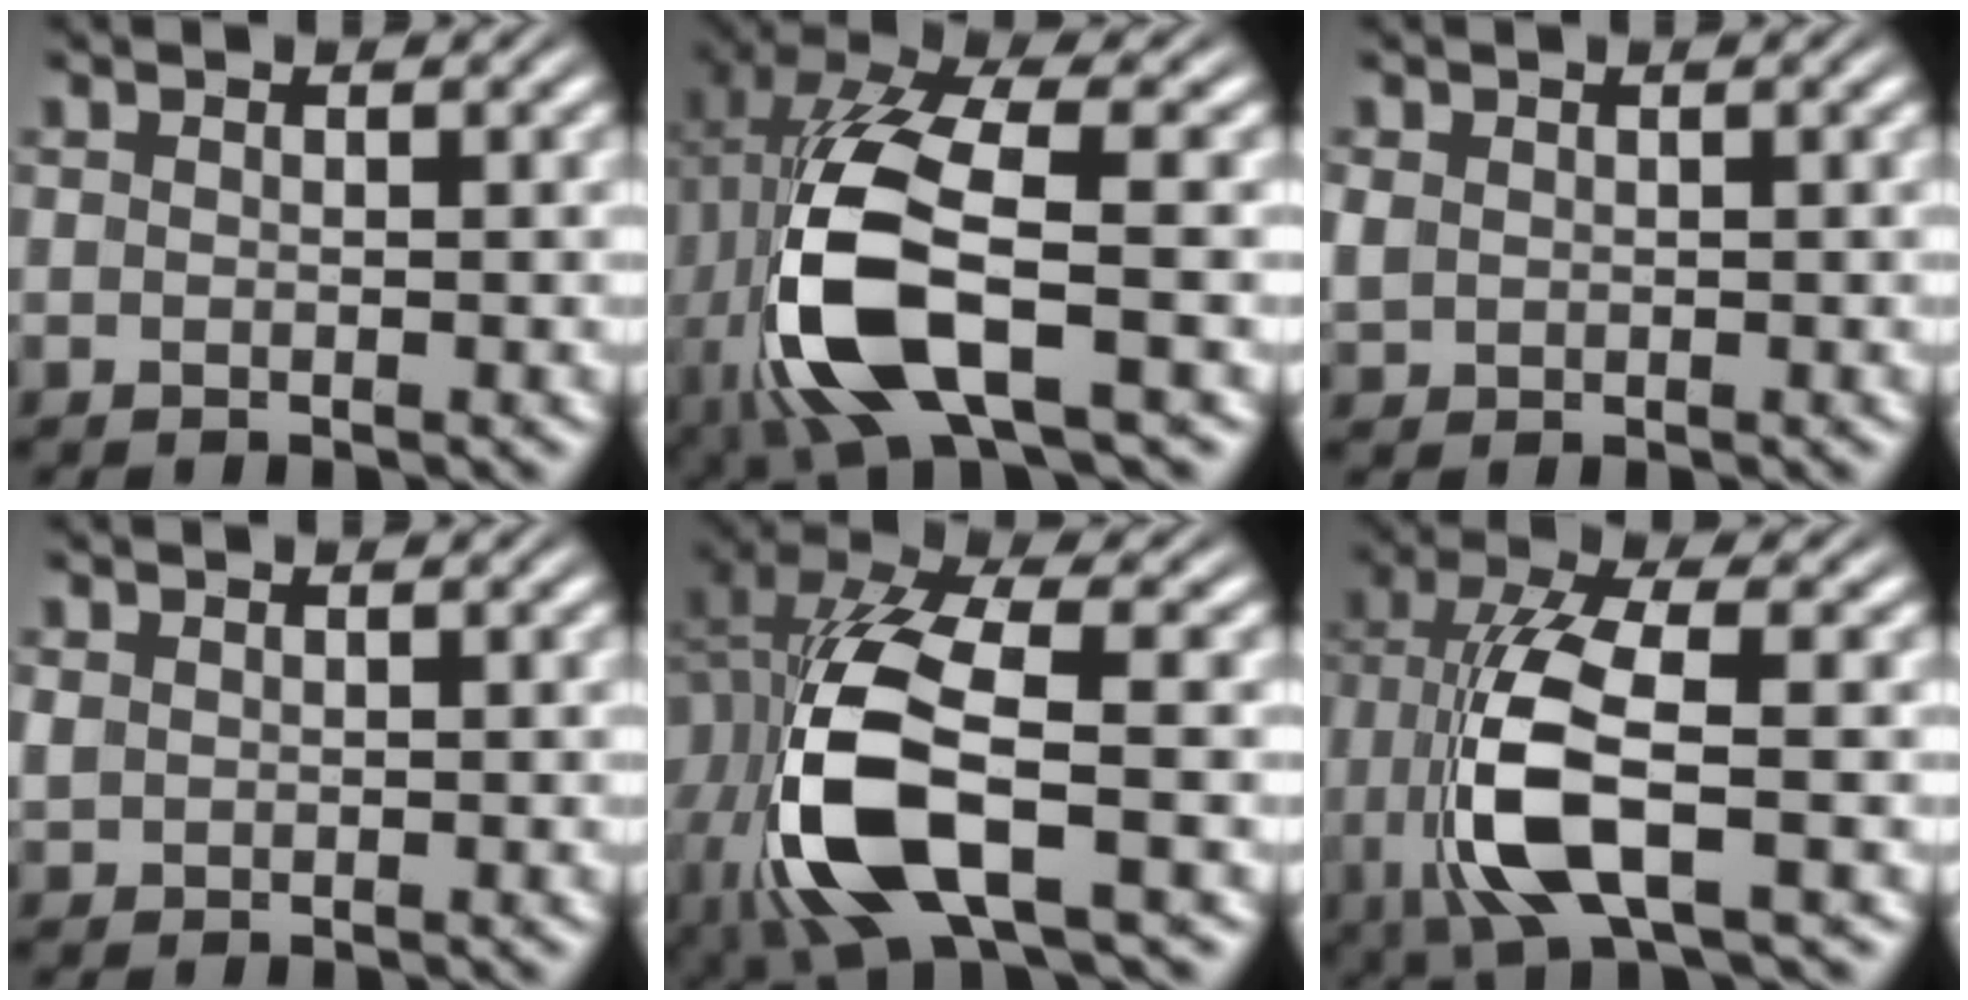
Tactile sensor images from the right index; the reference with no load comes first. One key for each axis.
{"total": 11.2, "fx": -2.0, "fy": 5.1, "fz": 9.8, "tx": -0.235, "ty": -0.035, "tz": -0.009}
{"total": 1.6, "fx": 0.2, "fy": 1.5, "fz": 0.6, "tx": -0.029, "ty": -0.011, "tz": 0.014}
{"total": 1.1, "fx": 0.3, "fy": 1.0, "fz": 0.4, "tx": -0.020, "ty": -0.008, "tz": 0.014}
{"total": 11.6, "fx": -1.8, "fy": 6.1, "fz": 9.7, "tx": -0.237, "ty": -0.041, "tz": -0.006}
{"total": 8.4, "fx": -0.9, "fy": 3.5, "fz": 7.6, "tx": -0.178, "ty": -0.026, "tz": 0.001}